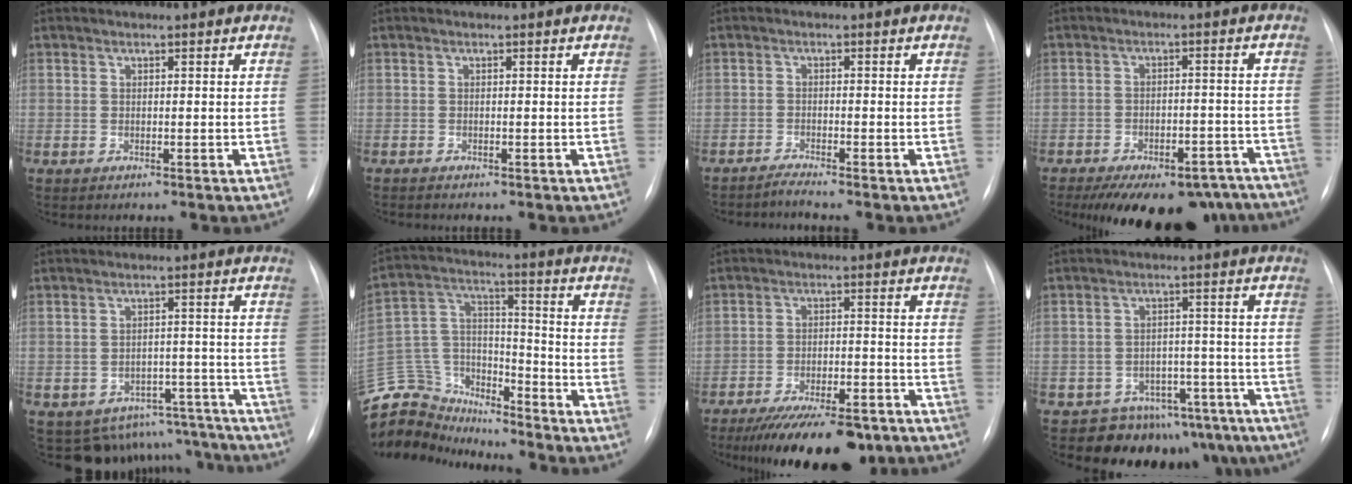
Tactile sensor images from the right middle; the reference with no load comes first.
{"total": 0.6, "force": [-0.5, 0.1, 0.2], "torque": [-0.011, -0.003, -0.009]}
{"total": 1.7, "force": [-1.5, -0.7, 0.0], "torque": [-0.004, -0.008, -0.030]}
{"total": 20.8, "force": [-16.4, 9.2, 8.8], "torque": [-0.133, 0.004, -0.206]}
{"total": 13.9, "force": [-12.4, 6.2, 1.1], "torque": [-0.001, 0.046, -0.141]}
{"total": 18.1, "force": [-16.8, 6.1, 2.6], "torque": [-0.072, 0.071, -0.279]}
{"total": 16.1, "force": [-12.5, 4.9, 8.8], "torque": [-0.119, -0.003, -0.187]}
{"total": 13.7, "force": [-11.3, 7.5, 2.1], "torque": [0.006, 0.055, -0.136]}